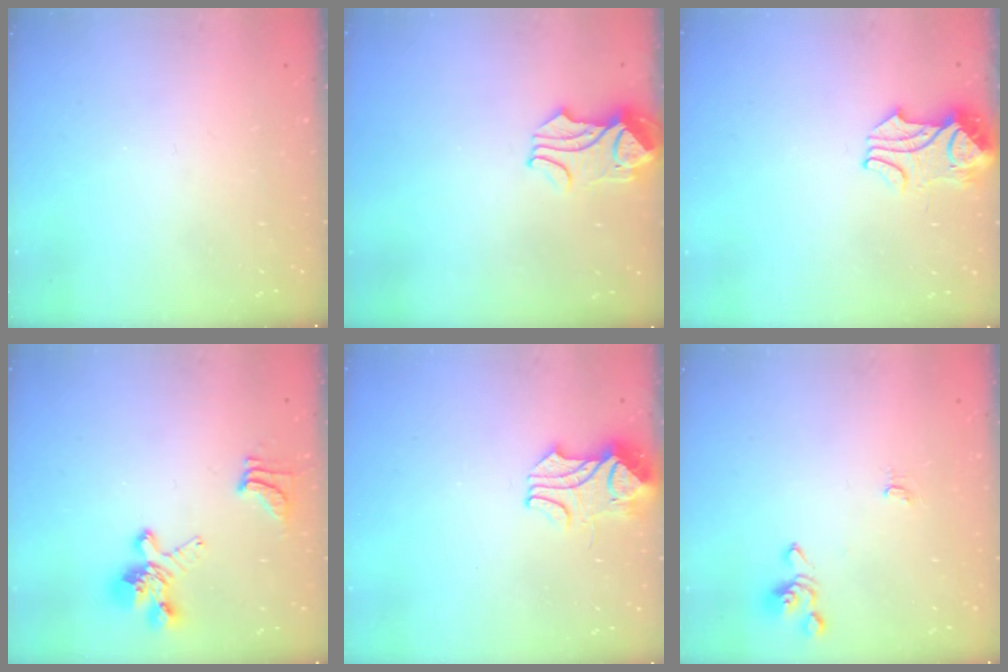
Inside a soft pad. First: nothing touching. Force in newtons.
{"total": 1.9, "press": 1.7, "slide": 1.0}
{"total": 2.3, "press": 2.2, "slide": 0.6}
{"total": 4.4, "press": 3.9, "slide": 1.9}
{"total": 2.4, "press": 2.3, "slide": 0.8}
{"total": 0.6, "press": 0.4, "slide": 0.4}